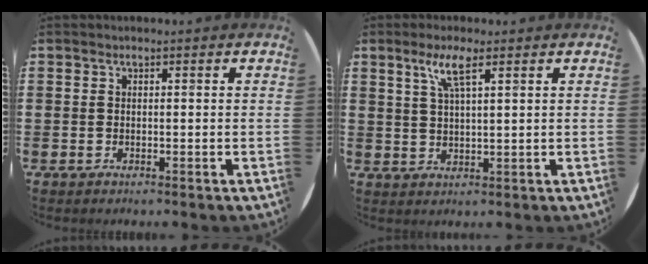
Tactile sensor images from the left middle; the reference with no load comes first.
{"total": 4.4, "force": [2.7, 0.6, 3.4], "torque": [-0.073, 0.008, 0.045]}